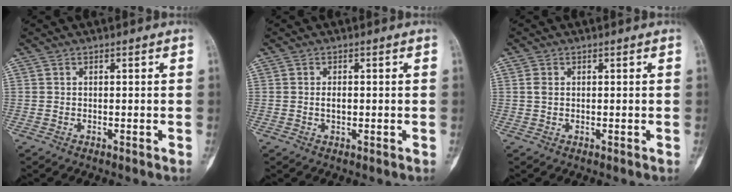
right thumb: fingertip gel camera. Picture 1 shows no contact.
{"total": 1.7, "force": [-0.1, 0.9, 1.4], "torque": [-0.021, 0.001, -0.001]}
{"total": 1.2, "force": [0.3, 0.9, 0.8], "torque": [-0.014, 0.003, 0.007]}